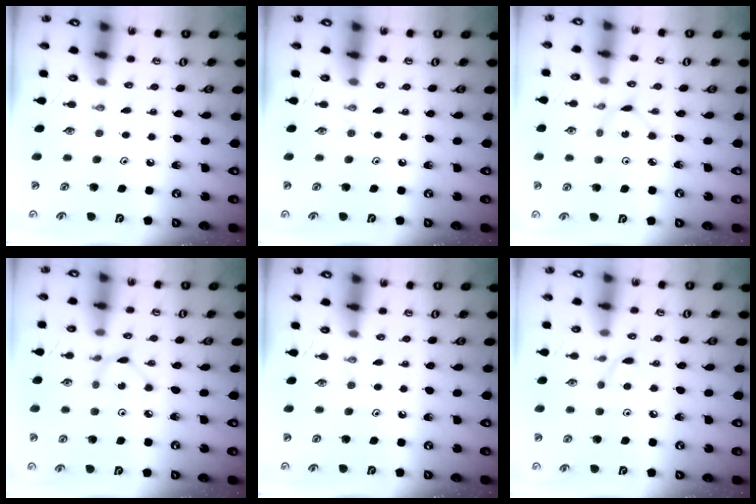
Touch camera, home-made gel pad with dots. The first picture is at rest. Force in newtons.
{"total": 0.0}
{"total": 1.0, "press": 1.0, "slide": 0.1}
{"total": 2.0, "press": 2.0, "slide": 0.2}
{"total": 0.0}
{"total": 4.7, "press": 4.6, "slide": 0.6}